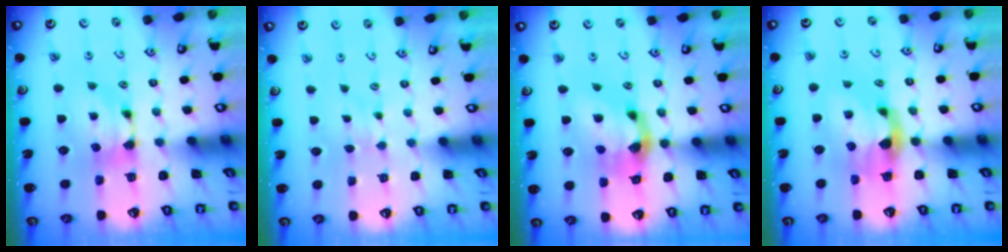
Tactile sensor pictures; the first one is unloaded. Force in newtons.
{"total": 3.4, "press": 3.4, "slide": 0.3}
{"total": 5.2, "press": 4.6, "slide": 2.2}
{"total": 2.7, "press": 2.4, "slide": 1.3}